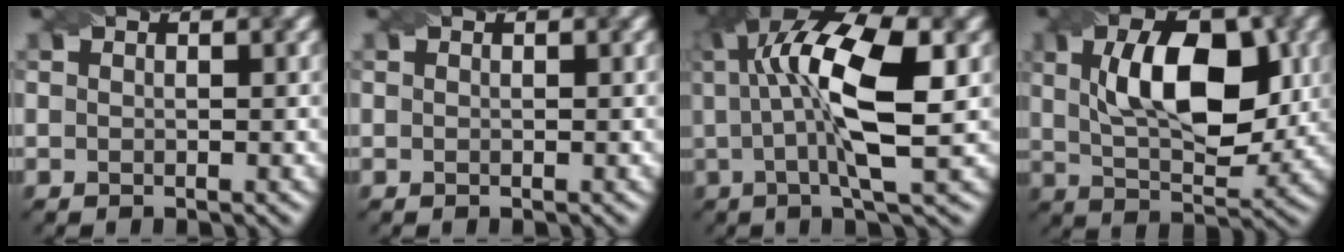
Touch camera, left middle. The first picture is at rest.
{"total": 0.0}
{"total": 10.1, "force": [1.1, 2.8, 9.7], "torque": [-0.169, 0.018, 0.029]}
{"total": 9.3, "force": [1.4, 4.6, 7.9], "torque": [-0.131, 0.013, 0.030]}